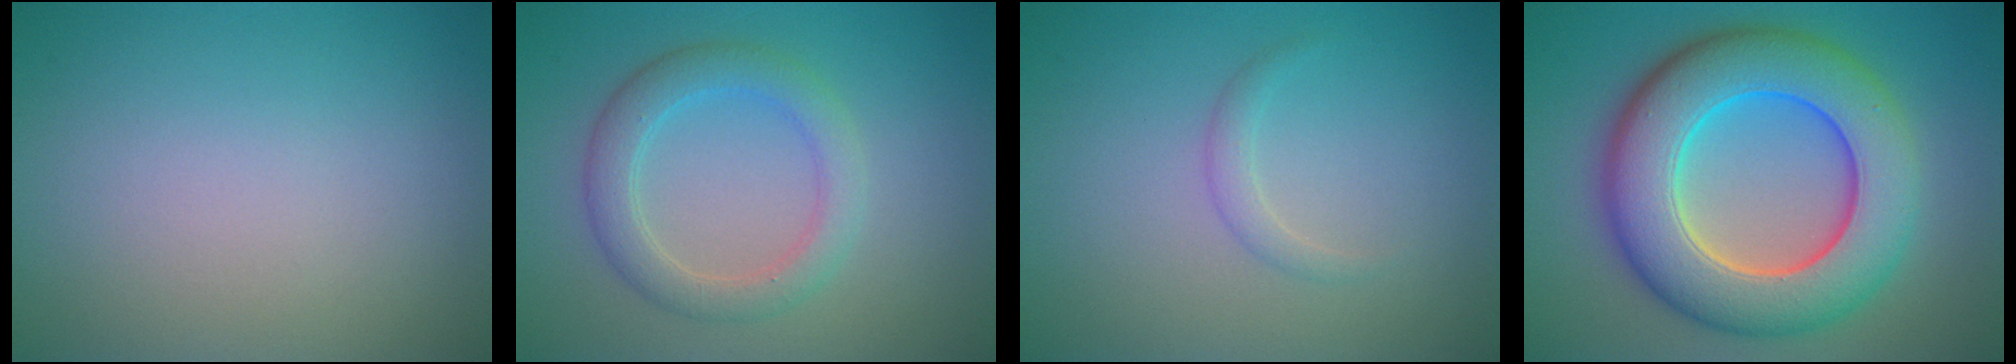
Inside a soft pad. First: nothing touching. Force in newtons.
{"total": 3.5, "press": 3.5, "slide": 0.1}
{"total": 1.2, "press": 1.1, "slide": 0.1}
{"total": 11.5, "press": 11.5, "slide": 0.7}